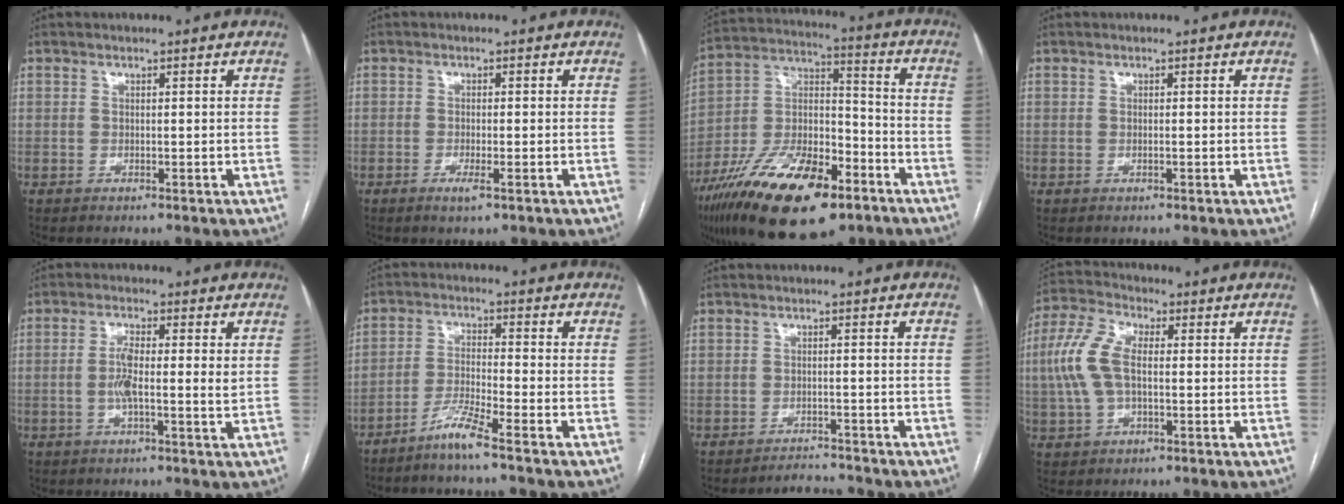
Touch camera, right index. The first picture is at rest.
{"total": 2.3, "force": [-1.4, 0.2, 1.9], "torque": [-0.034, -0.004, -0.023]}
{"total": 23.2, "force": [-14.4, 8.4, 16.2], "torque": [-0.300, -0.002, -0.247]}
{"total": 0.0}
{"total": 5.2, "force": [0.2, 0.8, 5.1], "torque": [-0.099, 0.005, -0.003]}
{"total": 5.3, "force": [-4.1, -0.9, 3.1], "torque": [-0.066, -0.016, -0.090]}
{"total": 2.4, "force": [-2.3, 0.0, -0.7], "torque": [0.013, -0.008, -0.031]}
{"total": 8.9, "force": [0.3, 4.3, 7.8], "torque": [-0.199, 0.021, 0.004]}